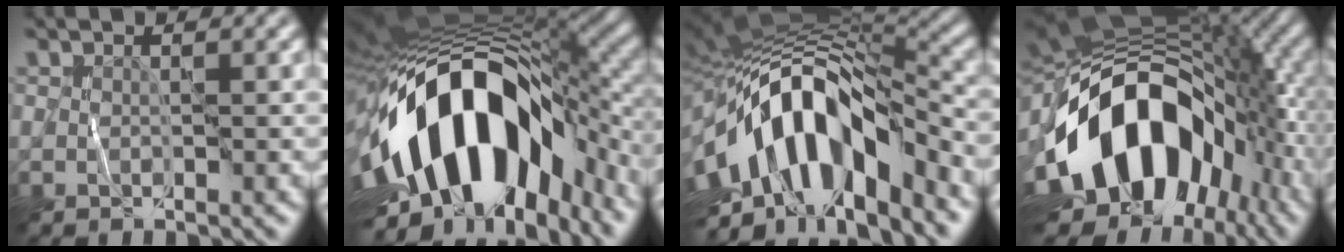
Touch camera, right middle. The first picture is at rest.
{"total": 17.4, "force": [-3.6, 9.3, 14.2], "torque": [-0.244, -0.001, -0.057]}
{"total": 14.6, "force": [-3.4, 7.4, 12.1], "torque": [-0.195, 0.018, -0.067]}
{"total": 17.5, "force": [-4.5, 11.4, 12.5], "torque": [-0.217, -0.004, -0.083]}